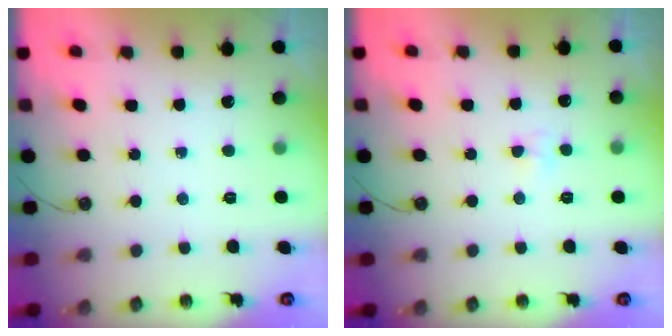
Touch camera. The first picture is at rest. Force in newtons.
{"total": 2.9, "press": 2.8, "slide": 0.5}